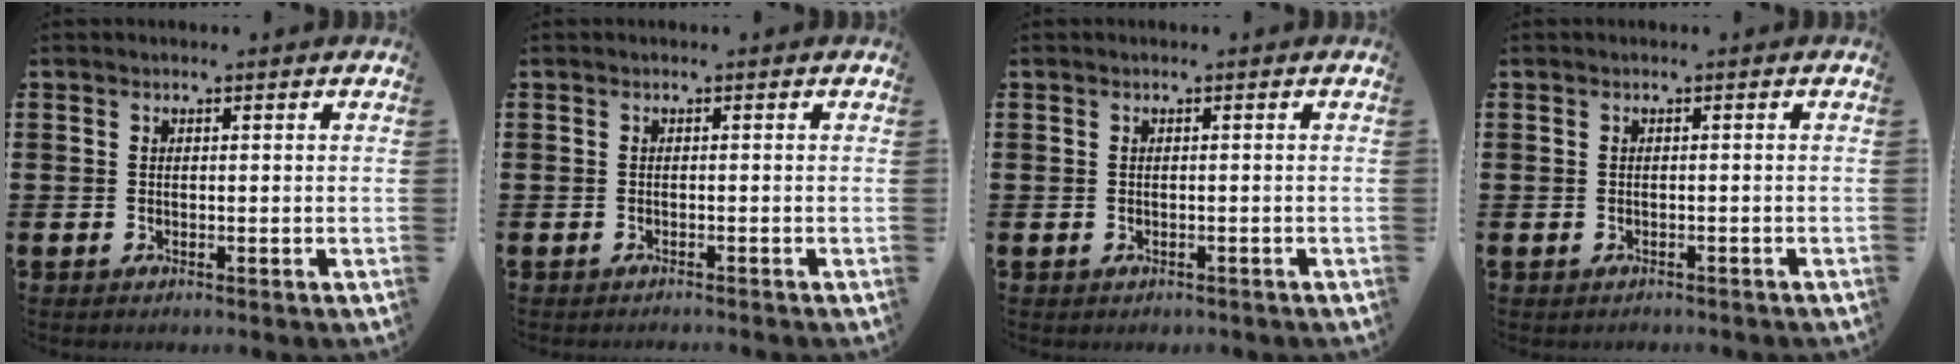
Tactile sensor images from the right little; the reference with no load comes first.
{"total": 0.5, "force": [-0.5, -0.2, 0.0], "torque": [0.001, -0.002, -0.011]}
{"total": 0.0}
{"total": 0.5, "force": [-0.5, 0.0, -0.1], "torque": [0.000, -0.002, -0.011]}